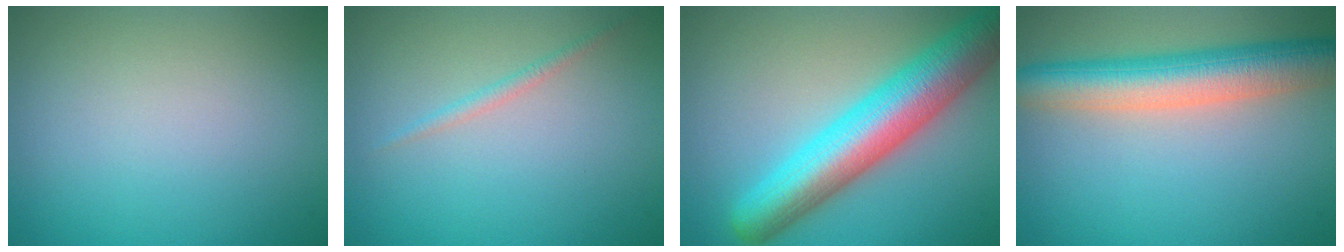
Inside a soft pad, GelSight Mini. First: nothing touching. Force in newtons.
{"total": 0.9, "press": 0.9, "slide": 0.0}
{"total": 9.4, "press": 9.4, "slide": 0.4}
{"total": 7.1, "press": 7.1, "slide": 0.4}